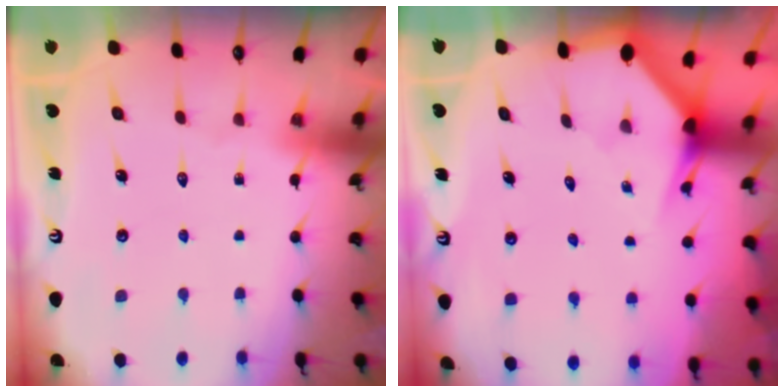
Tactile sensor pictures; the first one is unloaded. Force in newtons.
{"total": 2.8, "press": 2.8, "slide": 0.2}